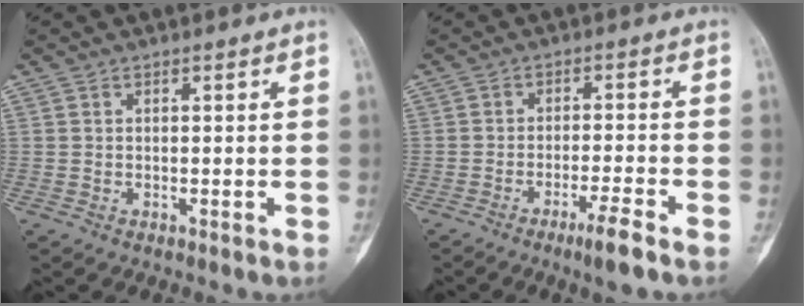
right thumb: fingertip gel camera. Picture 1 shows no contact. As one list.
[{"total": 5.0, "force": [-3.3, 0.0, 3.7], "torque": [-0.068, 0.013, -0.059]}]